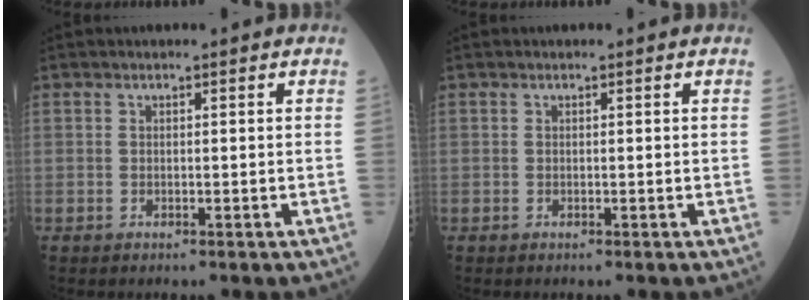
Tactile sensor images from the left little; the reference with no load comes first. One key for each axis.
{"total": 0.0}